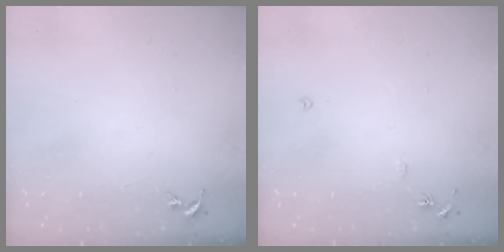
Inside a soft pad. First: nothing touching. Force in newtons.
{"total": 6.7, "press": 6.6, "slide": 0.7}